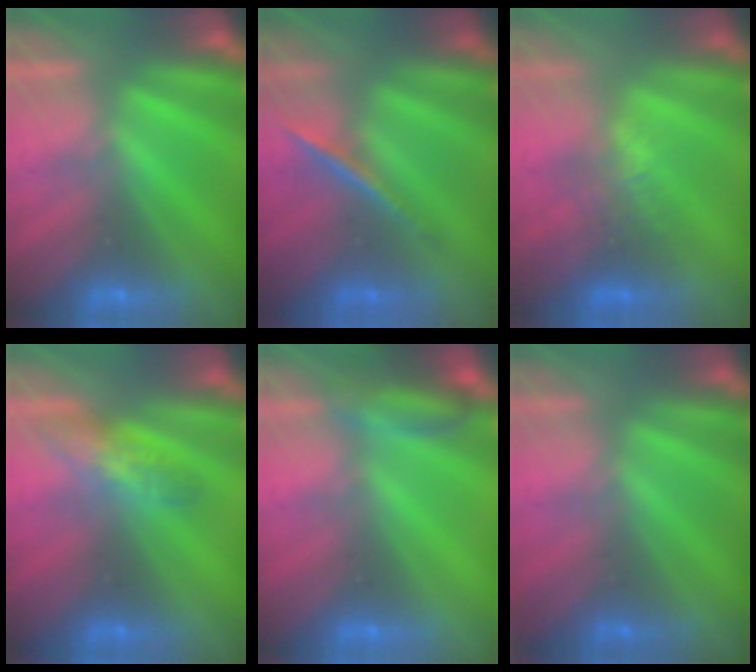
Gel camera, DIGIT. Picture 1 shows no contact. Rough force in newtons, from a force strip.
{"total": 2.0}
{"total": 2.7}
{"total": 2.5}
{"total": 2.5}
{"total": 2.3}